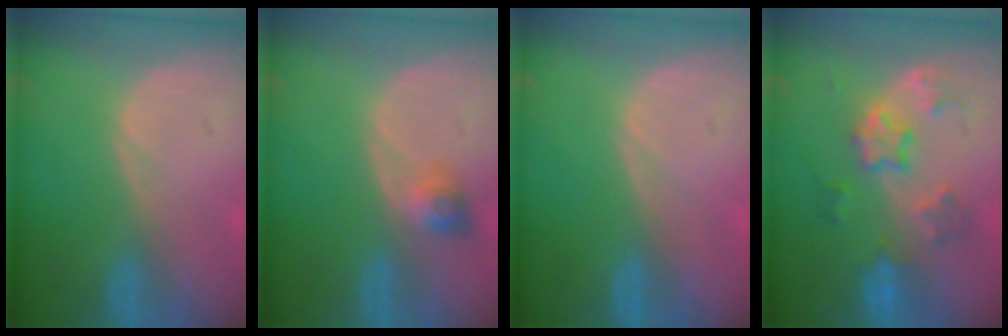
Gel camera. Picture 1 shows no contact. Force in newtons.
{"total": 2.9, "press": 2.7, "slide": 1.2}
{"total": 0.0}
{"total": 6.4, "press": 6.1, "slide": 1.7}